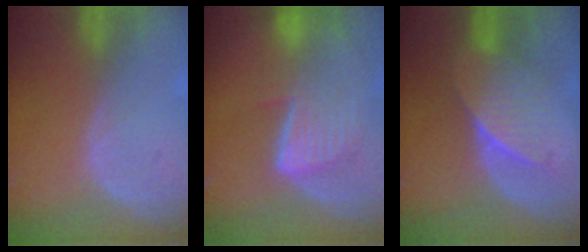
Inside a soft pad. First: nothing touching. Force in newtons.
{"total": 9.1, "press": 8.0, "slide": 4.3}
{"total": 7.4, "press": 6.7, "slide": 3.0}